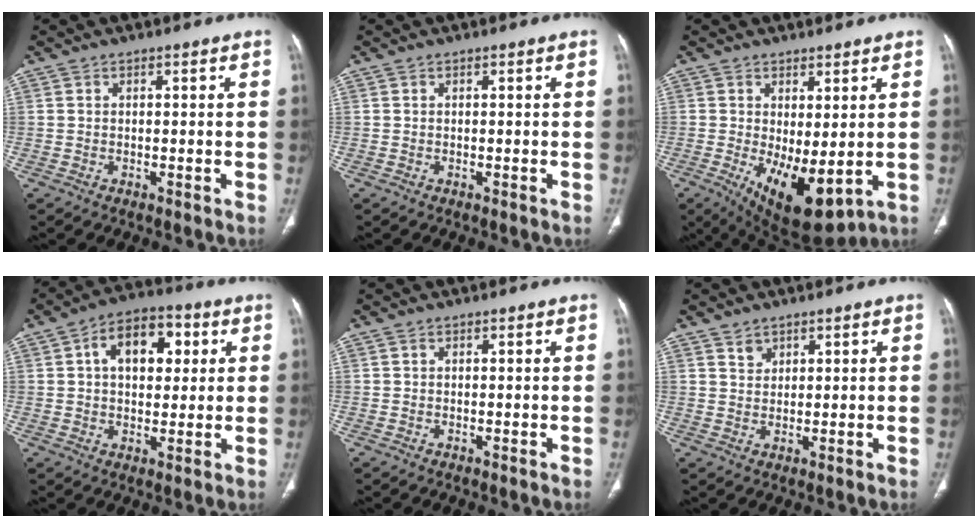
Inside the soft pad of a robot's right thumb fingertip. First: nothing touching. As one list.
[{"total": 0.0}, {"total": 11.4, "force": [-1.5, 5.0, 10.1], "torque": [-0.158, -0.023, 0.000]}, {"total": 11.8, "force": [3.2, 7.3, 8.7], "torque": [-0.104, 0.012, 0.043]}, {"total": 0.0}, {"total": 2.3, "force": [1.6, 1.5, 0.5], "torque": [0.004, -0.012, 0.029]}]